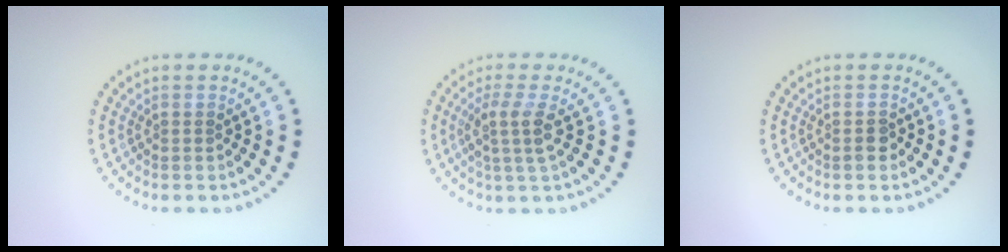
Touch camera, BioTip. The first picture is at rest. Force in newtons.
{"total": 2.7, "press": 2.1, "slide": 1.7}
{"total": 1.3, "press": 1.1, "slide": 0.6}